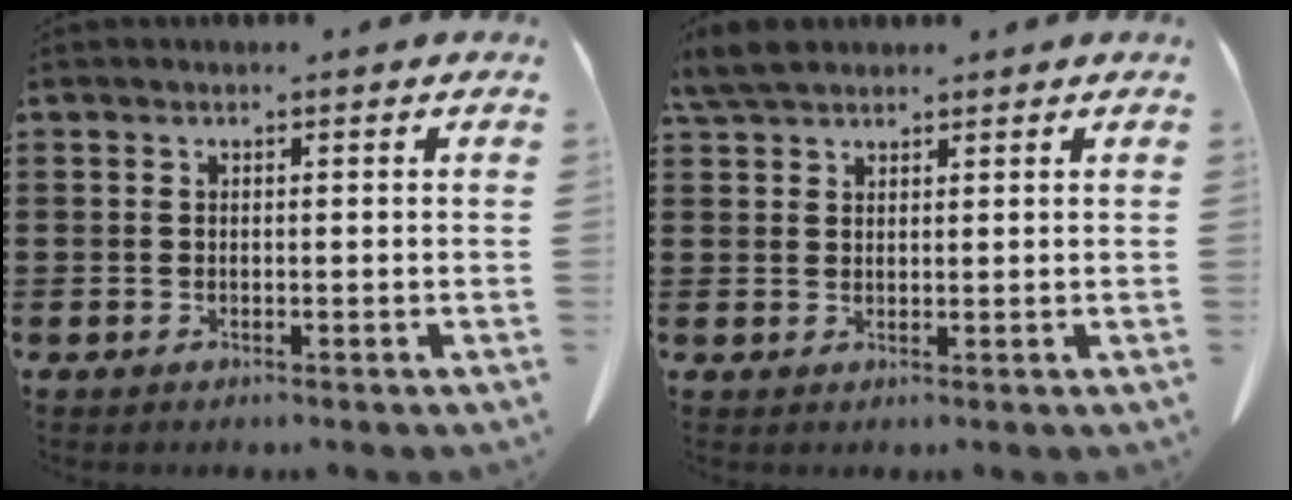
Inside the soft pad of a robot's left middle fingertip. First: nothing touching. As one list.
[{"total": 3.8, "force": [3.3, 1.1, 1.6], "torque": [-0.040, 0.002, 0.063]}]